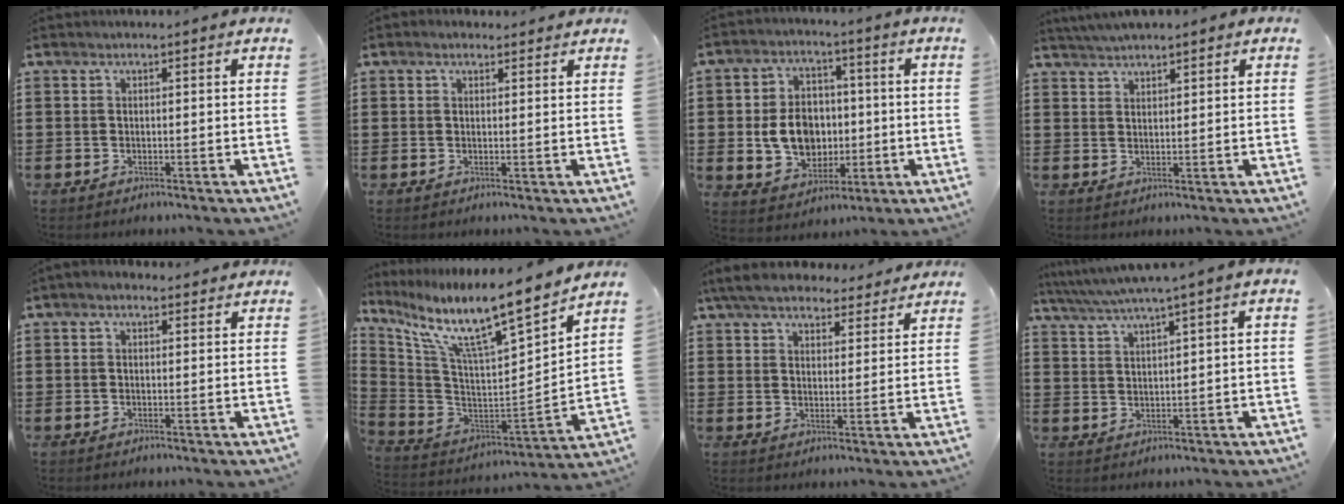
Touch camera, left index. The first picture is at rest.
{"total": 1.2, "force": [1.0, 0.5, 0.4], "torque": [-0.010, 0.005, 0.019]}
{"total": 8.8, "force": [-0.5, 7.2, 5.1], "torque": [-0.114, 0.010, -0.011]}
{"total": 2.4, "force": [2.3, 0.2, 0.7], "torque": [-0.018, 0.001, 0.045]}
{"total": 1.2, "force": [0.6, 0.7, 0.7], "torque": [-0.015, 0.007, 0.010]}
{"total": 11.7, "force": [9.2, 1.0, 7.1], "torque": [-0.156, -0.075, 0.144]}
{"total": 6.5, "force": [5.8, 1.8, 2.4], "torque": [-0.066, -0.011, 0.109]}
{"total": 3.3, "force": [2.1, -0.4, 2.6], "torque": [-0.056, -0.009, 0.032]}